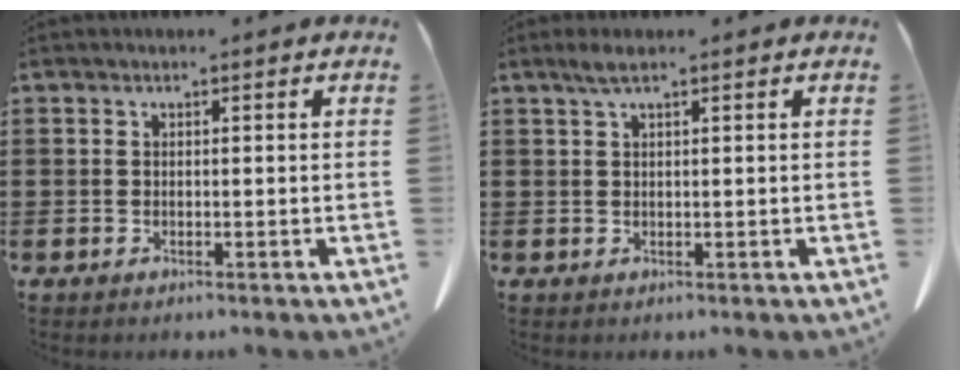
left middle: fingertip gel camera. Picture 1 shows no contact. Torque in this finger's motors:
{"motor_torque": [0.42, -0.07, 0.01, 0.04]}